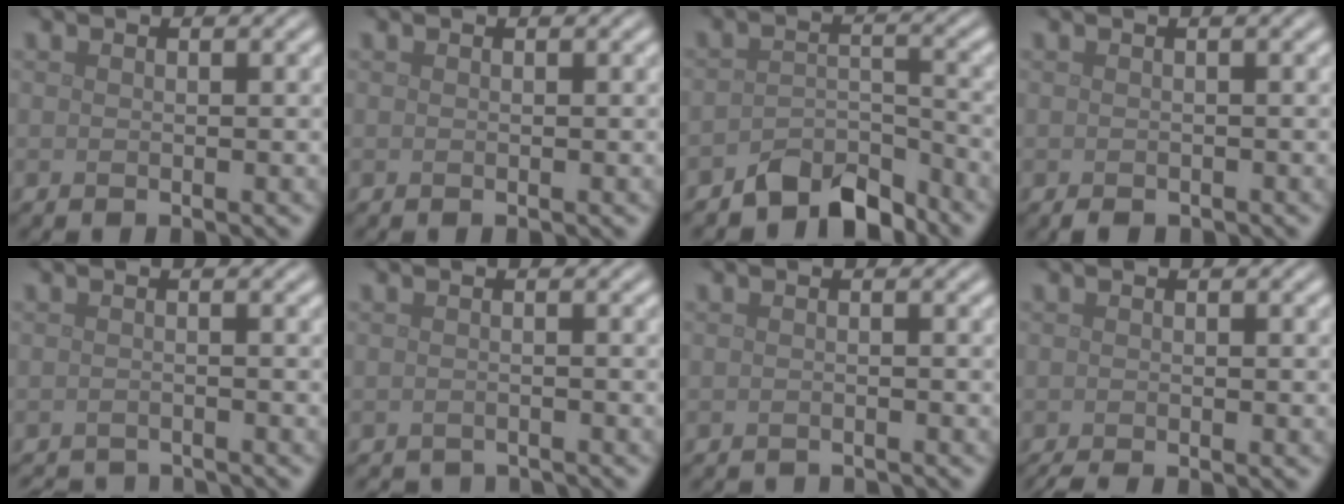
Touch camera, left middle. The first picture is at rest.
{"total": 0.0}
{"total": 4.5, "force": [-3.7, 1.8, 1.7], "torque": [-0.025, 0.002, -0.069]}
{"total": 1.3, "force": [-0.8, 0.6, 0.9], "torque": [-0.017, -0.006, -0.011]}
{"total": 3.7, "force": [-3.7, 0.4, 0.6], "torque": [-0.012, -0.003, -0.056]}
{"total": 2.4, "force": [-2.4, 0.1, 0.1], "torque": [0.003, -0.008, -0.033]}
{"total": 2.4, "force": [-2.3, 0.2, 0.5], "torque": [0.000, -0.010, -0.034]}
{"total": 1.9, "force": [-1.7, 0.2, 0.9], "torque": [-0.014, -0.003, -0.030]}